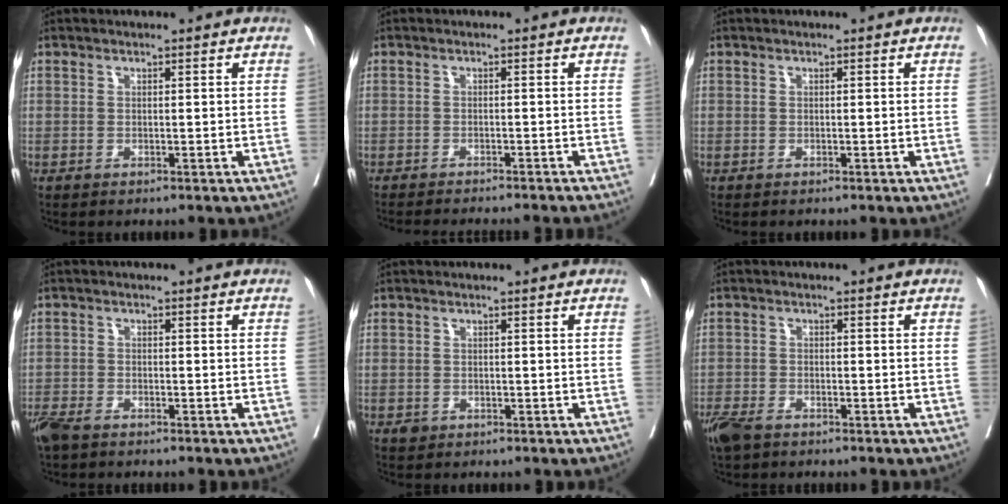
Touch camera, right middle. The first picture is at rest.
{"total": 11.0, "force": [-10.1, 0.2, 4.3], "torque": [-0.035, -0.021, -0.126]}
{"total": 0.0}
{"total": 4.5, "force": [-3.5, 1.6, 2.3], "torque": [-0.048, -0.009, -0.067]}
{"total": 0.9, "force": [-0.4, 0.7, 0.2], "torque": [-0.002, 0.002, -0.004]}
{"total": 5.3, "force": [-3.9, 2.1, 2.8], "torque": [-0.055, -0.010, -0.071]}